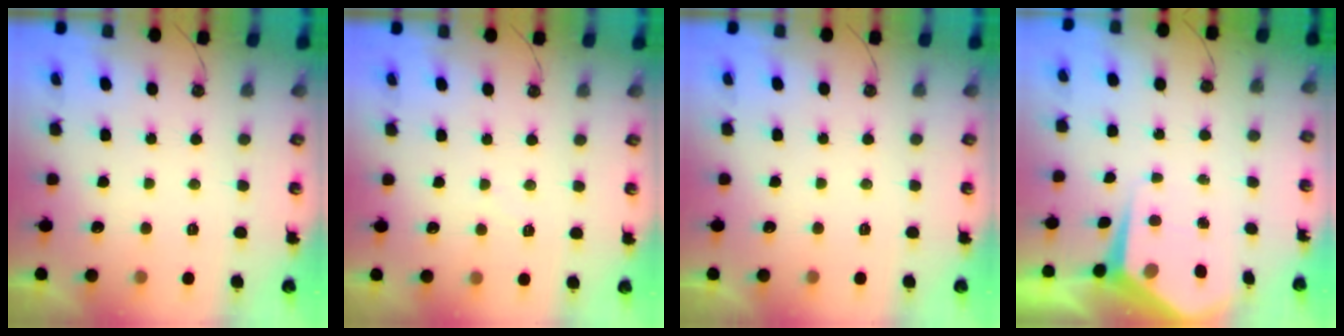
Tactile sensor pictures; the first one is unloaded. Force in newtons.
{"total": 3.2, "press": 3.2, "slide": 0.5}
{"total": 0.0}
{"total": 5.3, "press": 5.3, "slide": 0.1}